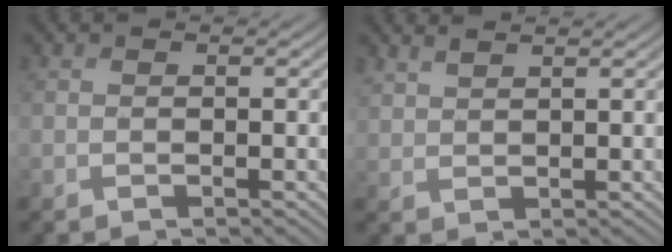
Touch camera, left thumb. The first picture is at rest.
{"total": 2.2, "force": [2.0, 0.5, 0.9], "torque": [-0.022, 0.003, 0.048]}